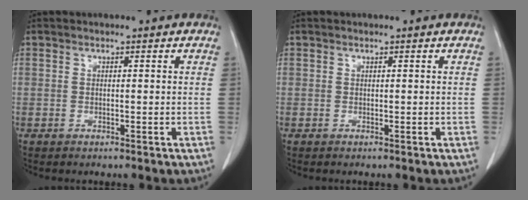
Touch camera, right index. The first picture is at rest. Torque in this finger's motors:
{"motor_torque": [0.00, 0.00, 0.00, 0.00]}